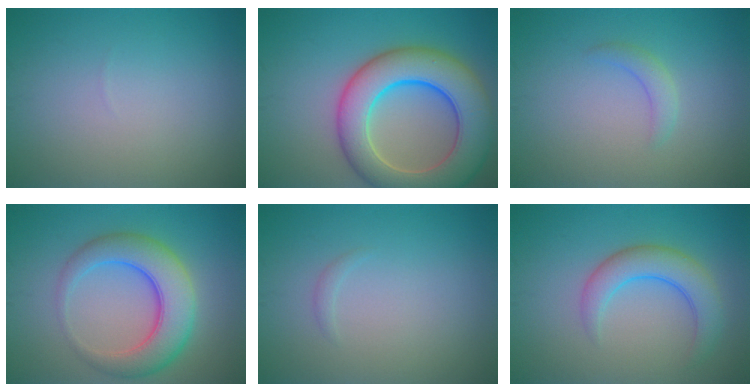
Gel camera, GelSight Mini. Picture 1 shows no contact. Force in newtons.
{"total": 10.8, "press": 10.8, "slide": 0.3}
{"total": 1.6, "press": 1.6, "slide": 0.2}
{"total": 6.8, "press": 6.8, "slide": 0.1}
{"total": 0.6, "press": 0.5, "slide": 0.1}
{"total": 4.2, "press": 4.2, "slide": 0.3}